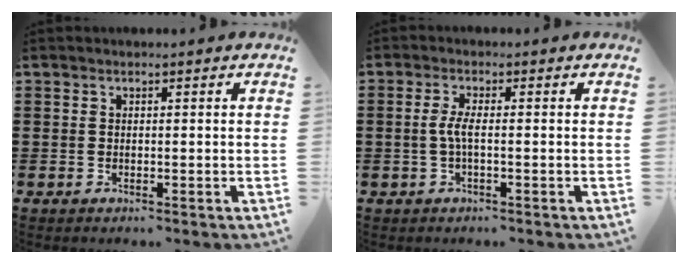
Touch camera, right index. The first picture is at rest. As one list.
[{"total": 3.0, "force": [-0.4, 0.6, 3.0], "torque": [-0.077, -0.007, -0.017]}]